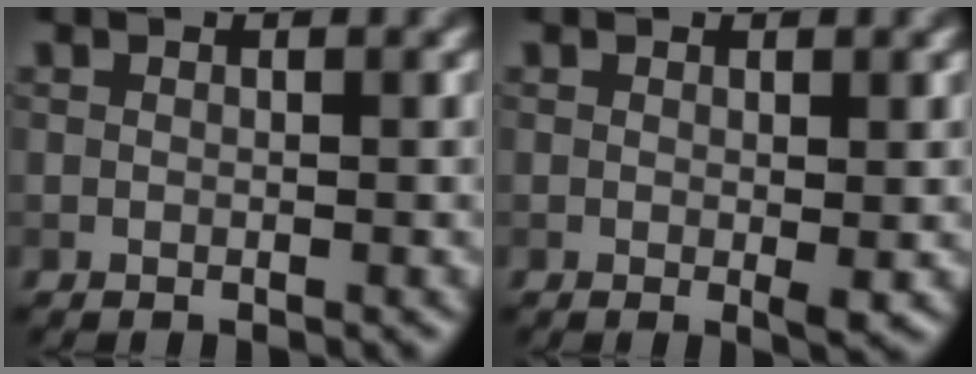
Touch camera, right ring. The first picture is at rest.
{"total": 1.3, "force": [0.0, 0.1, 1.3], "torque": [-0.020, 0.000, 0.003]}